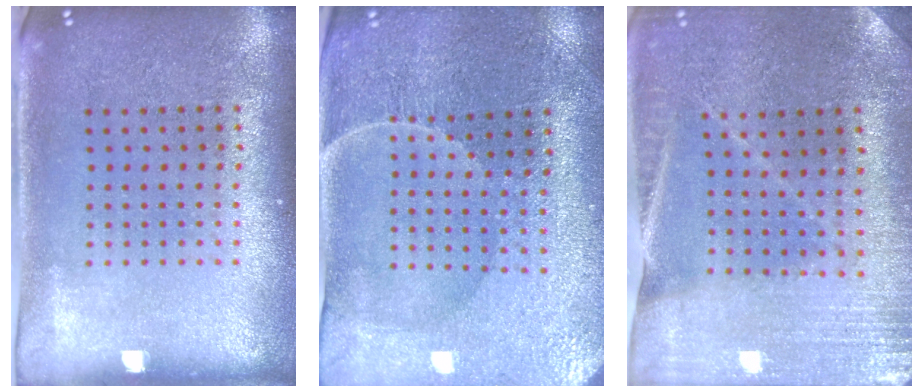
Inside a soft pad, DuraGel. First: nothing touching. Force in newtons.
{"total": 1.3, "press": 1.2, "slide": 0.3}
{"total": 0.9, "press": 0.9, "slide": 0.1}